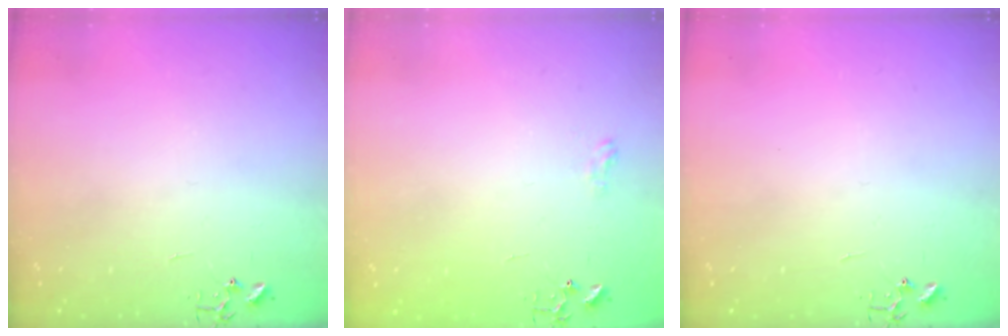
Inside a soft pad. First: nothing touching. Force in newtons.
{"total": 6.5, "press": 6.5, "slide": 0.6}
{"total": 0.0}